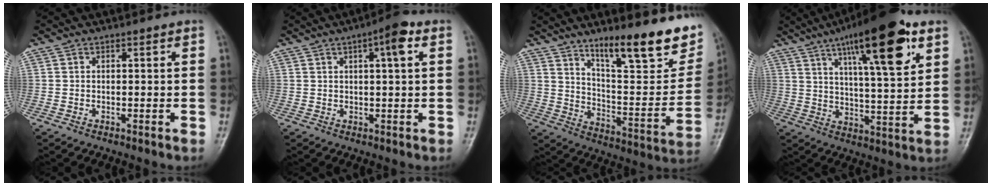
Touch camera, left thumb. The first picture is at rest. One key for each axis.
{"total": 5.7, "fx": 2.1, "fy": 1.1, "fz": 5.1, "tx": -0.076, "ty": 0.007, "tz": 0.027}
{"total": 23.7, "fx": 15.3, "fy": 6.4, "fz": 17.0, "tx": -0.200, "ty": -0.078, "tz": 0.240}
{"total": 20.3, "fx": 10.5, "fy": 5.1, "fz": 16.7, "tx": -0.233, "ty": -0.029, "tz": 0.163}